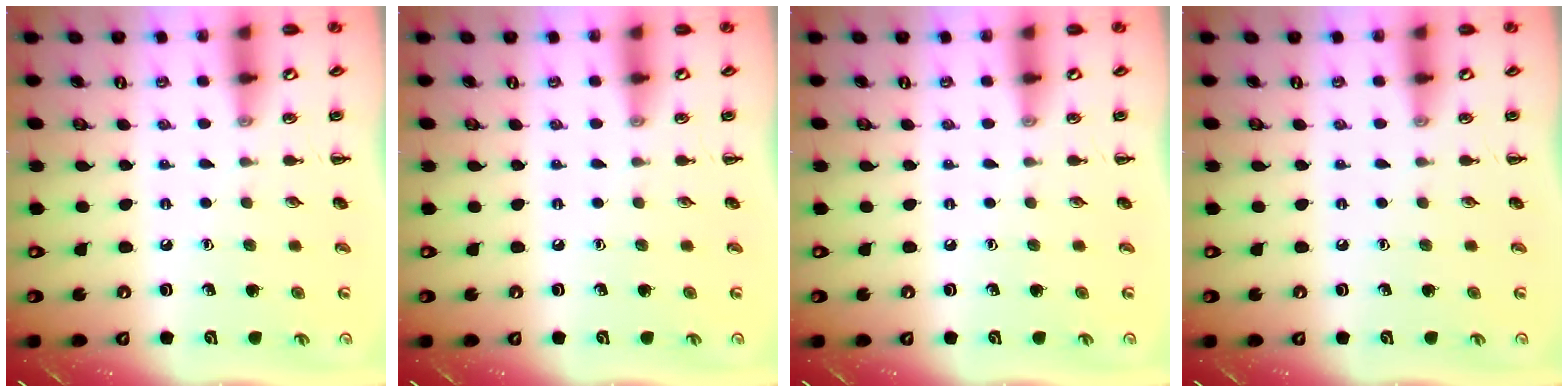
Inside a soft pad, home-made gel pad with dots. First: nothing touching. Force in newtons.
{"total": 0.0}
{"total": 0.0}
{"total": 0.0}